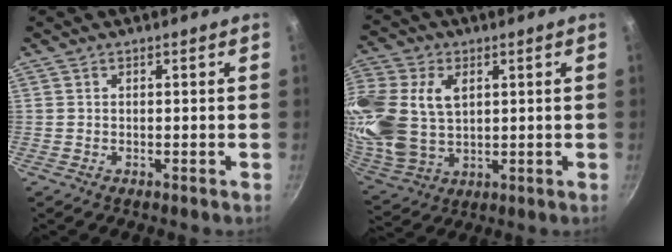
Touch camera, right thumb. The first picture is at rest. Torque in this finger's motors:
{"motor_torque": [0.08, 3.05, 1.73, 0.50, 0.27]}